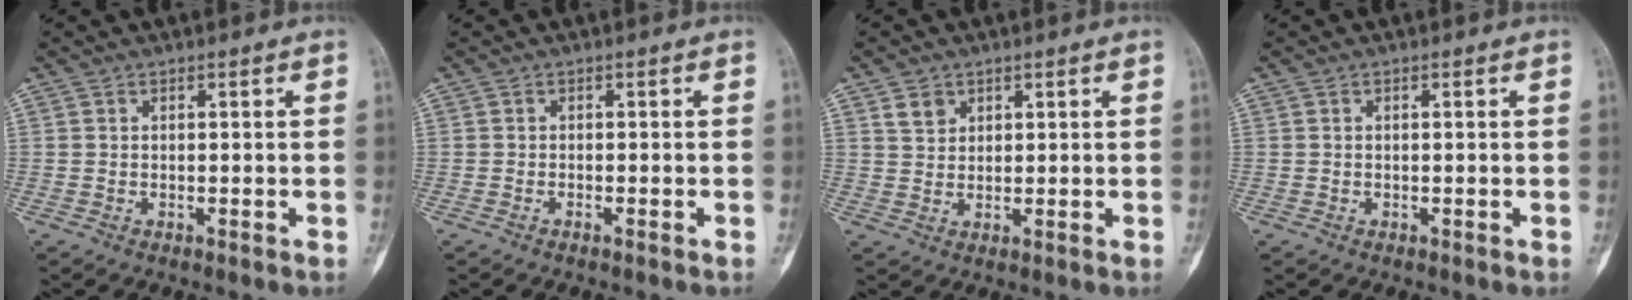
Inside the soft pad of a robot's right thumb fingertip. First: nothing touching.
{"total": 0.7, "force": [-0.5, 0.0, 0.4], "torque": [-0.008, 0.000, -0.012]}
{"total": 3.2, "force": [1.9, 2.4, 1.0], "torque": [-0.004, -0.011, 0.038]}
{"total": 0.0}